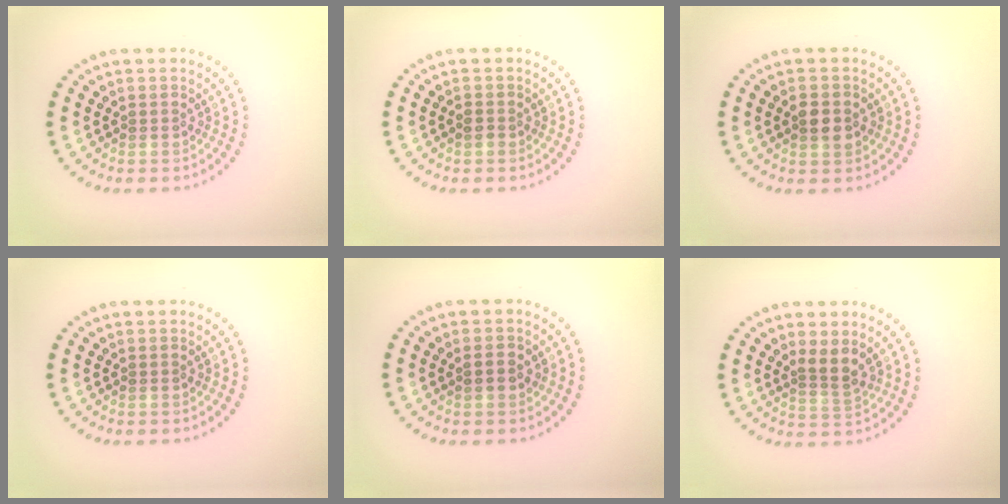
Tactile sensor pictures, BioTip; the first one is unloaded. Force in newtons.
{"total": 0.8, "press": 0.7, "slide": 0.3}
{"total": 2.5, "press": 2.5, "slide": 0.1}
{"total": 0.0}
{"total": 1.0, "press": 0.9, "slide": 0.3}
{"total": 2.2, "press": 1.7, "slide": 1.4}